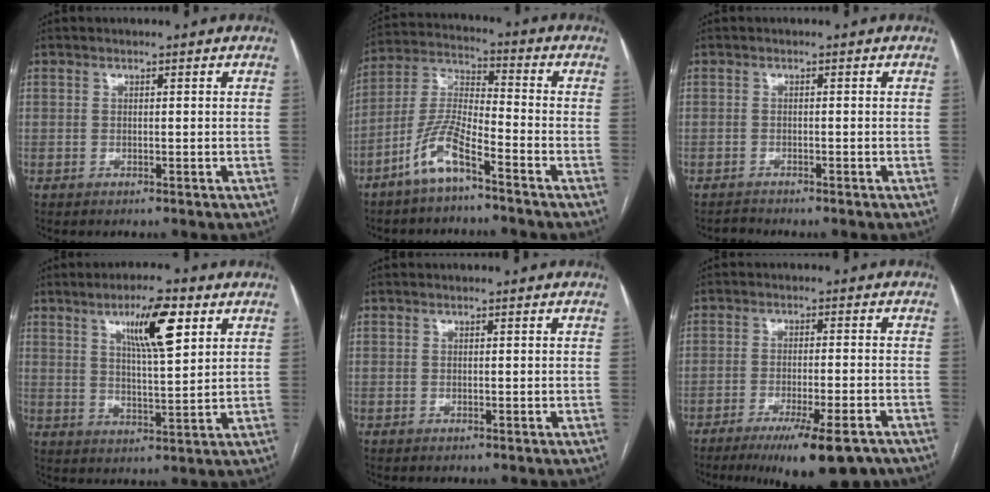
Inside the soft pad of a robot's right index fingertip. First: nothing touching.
{"total": 8.8, "force": [-5.7, 1.5, 6.6], "torque": [-0.151, -0.003, -0.118]}
{"total": 1.0, "force": [-1.0, -0.1, -0.2], "torque": [0.001, -0.006, -0.016]}
{"total": 9.6, "force": [4.6, 1.5, 8.2], "torque": [-0.141, 0.004, 0.077]}
{"total": 0.0}
{"total": 13.6, "force": [-10.0, 1.6, 9.1], "torque": [-0.111, -0.023, -0.149]}